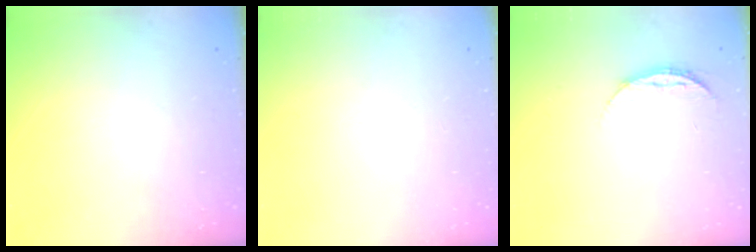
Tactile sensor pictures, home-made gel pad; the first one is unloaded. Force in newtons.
{"total": 0.0}
{"total": 7.3, "press": 7.3, "slide": 0.6}